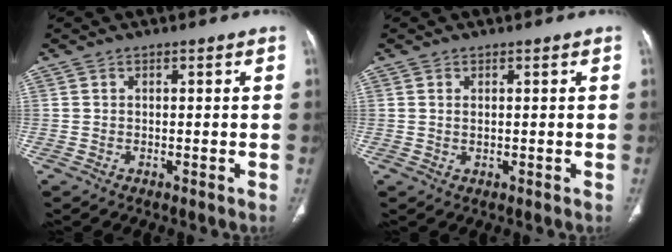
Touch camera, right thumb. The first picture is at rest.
{"total": 0.9, "force": [0.3, 0.3, 0.7], "torque": [-0.017, -0.001, 0.008]}